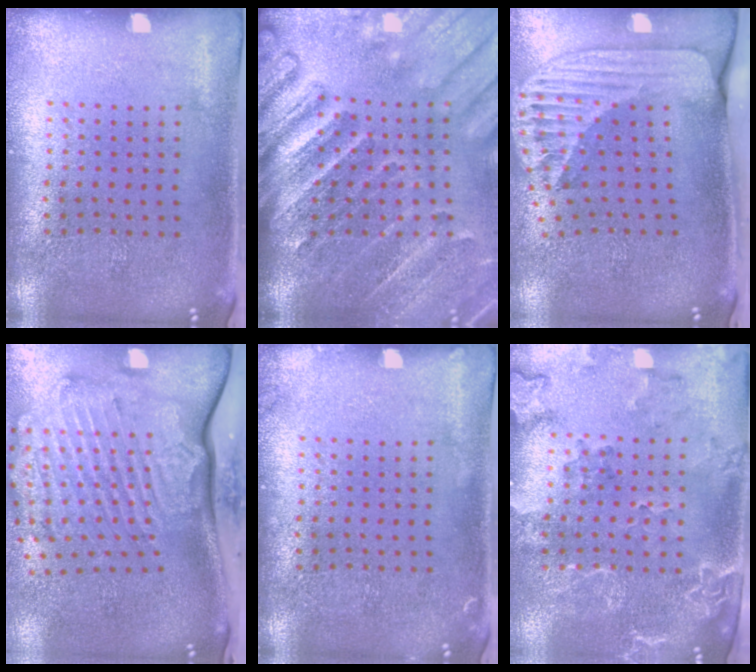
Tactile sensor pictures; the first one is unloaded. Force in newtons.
{"total": 4.3, "press": 3.4, "slide": 2.7}
{"total": 2.6, "press": 1.8, "slide": 1.8}
{"total": 3.5, "press": 2.4, "slide": 2.5}
{"total": 0.7, "press": 0.7, "slide": 0.2}
{"total": 2.1, "press": 2.0, "slide": 0.7}